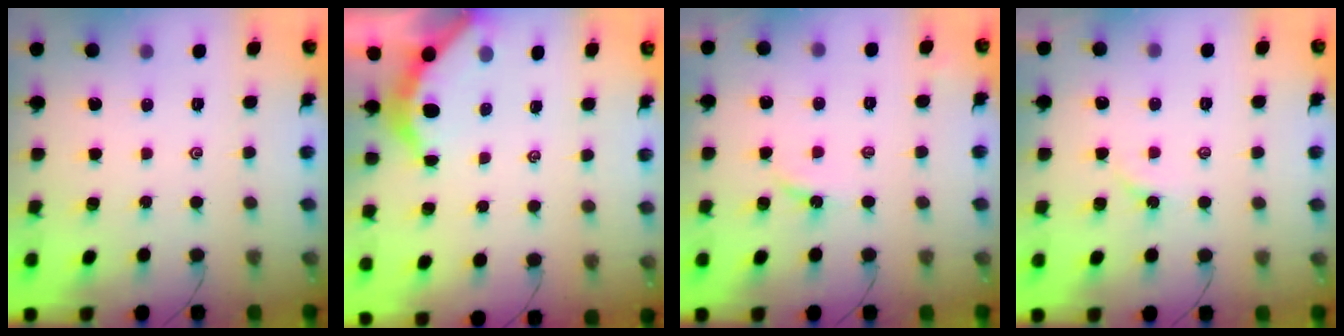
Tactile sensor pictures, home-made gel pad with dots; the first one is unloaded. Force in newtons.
{"total": 3.8, "press": 3.7, "slide": 0.5}
{"total": 2.6, "press": 2.6, "slide": 0.4}
{"total": 1.8, "press": 1.8, "slide": 0.4}